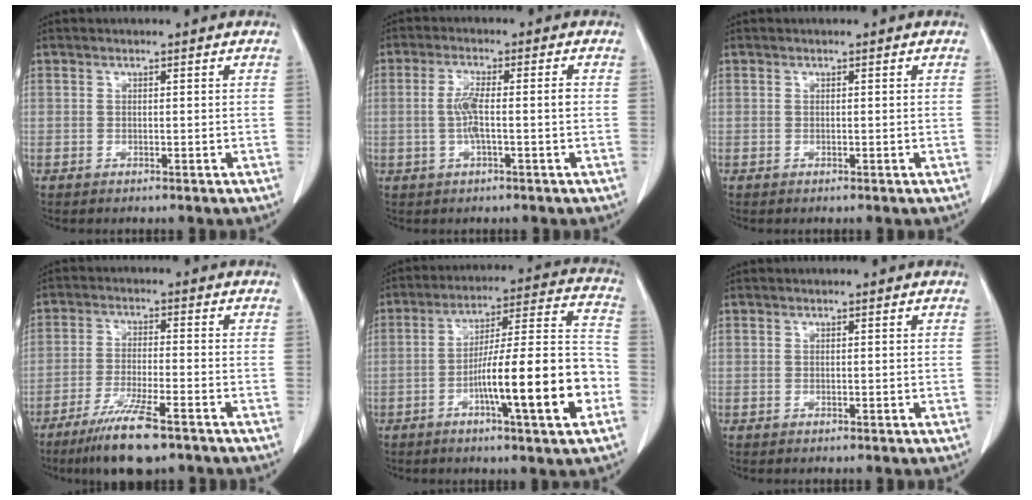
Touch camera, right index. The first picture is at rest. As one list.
[{"total": 4.8, "force": [-0.6, 0.4, 4.8], "torque": [-0.098, 0.006, -0.011]}, {"total": 0.0}, {"total": 9.6, "force": [-6.8, 1.0, 6.7], "torque": [-0.121, -0.024, -0.112]}, {"total": 17.5, "force": [-6.1, 1.0, 16.4], "torque": [-0.251, 0.011, -0.093]}, {"total": 0.0}]